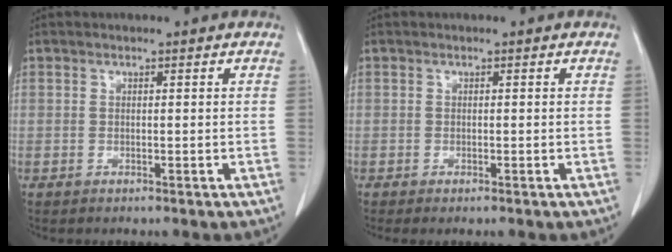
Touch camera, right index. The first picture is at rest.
{"total": 0.5, "force": [-0.3, 0.1, 0.4], "torque": [-0.006, -0.001, -0.006]}